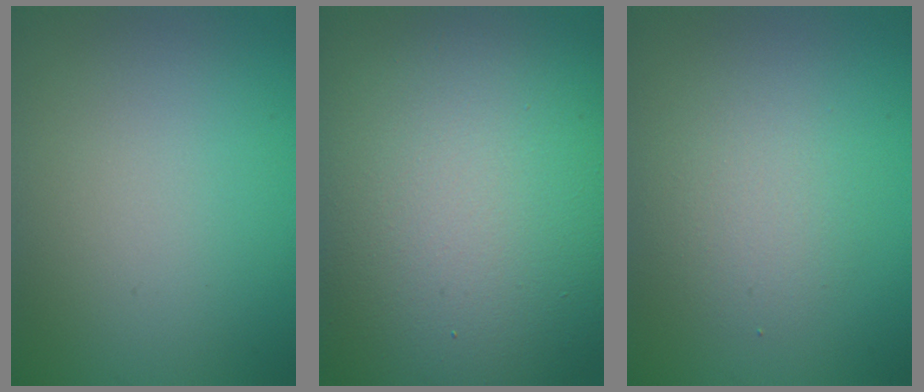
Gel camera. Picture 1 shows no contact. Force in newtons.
{"total": 19.6, "press": 19.5, "slide": 1.6}
{"total": 2.5, "press": 2.5, "slide": 0.1}